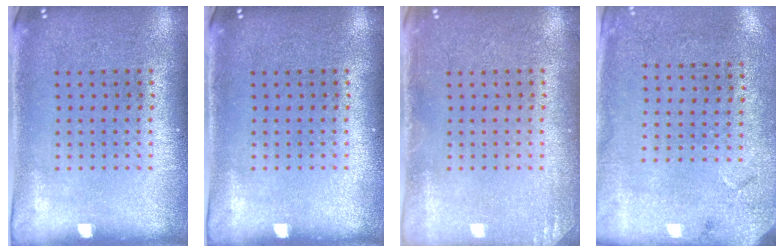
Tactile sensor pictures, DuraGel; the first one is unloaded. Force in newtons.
{"total": 0.0}
{"total": 1.3, "press": 1.3, "slide": 0.1}
{"total": 2.7, "press": 2.2, "slide": 1.6}